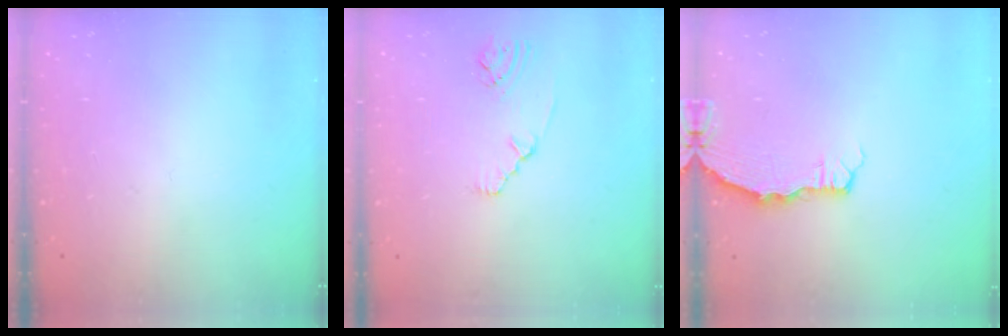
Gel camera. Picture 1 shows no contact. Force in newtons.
{"total": 2.7, "press": 2.7, "slide": 0.5}
{"total": 3.3, "press": 3.2, "slide": 0.4}